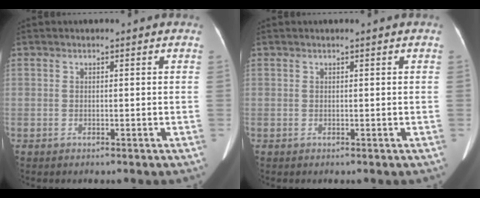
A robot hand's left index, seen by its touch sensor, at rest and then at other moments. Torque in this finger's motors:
{"motor_torque": [0.12, -0.24, -0.07, 0.03]}